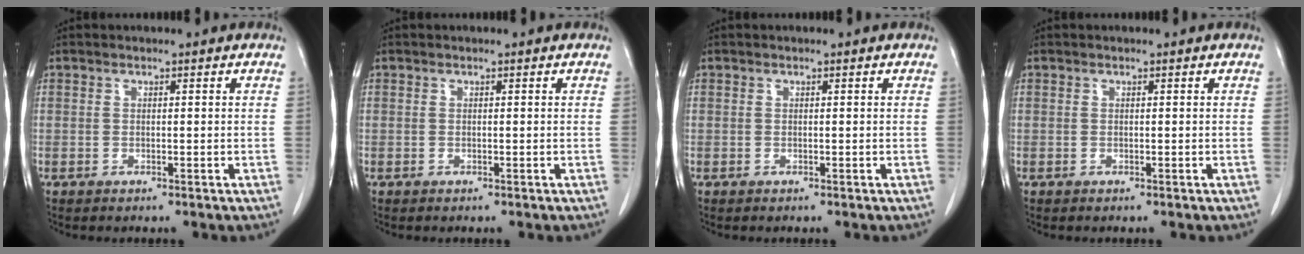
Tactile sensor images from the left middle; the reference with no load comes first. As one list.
[{"total": 0.0}, {"total": 0.0}, {"total": 0.0}]